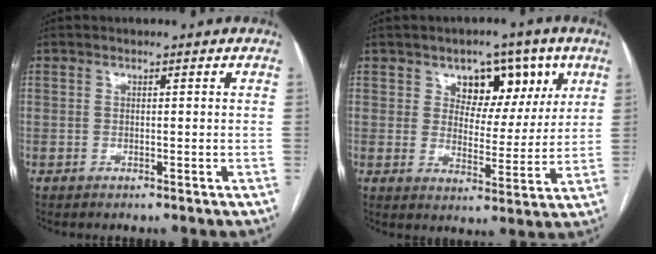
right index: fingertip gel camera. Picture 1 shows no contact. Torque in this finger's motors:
{"motor_torque": [0.48, 0.47, 0.12, 0.05]}